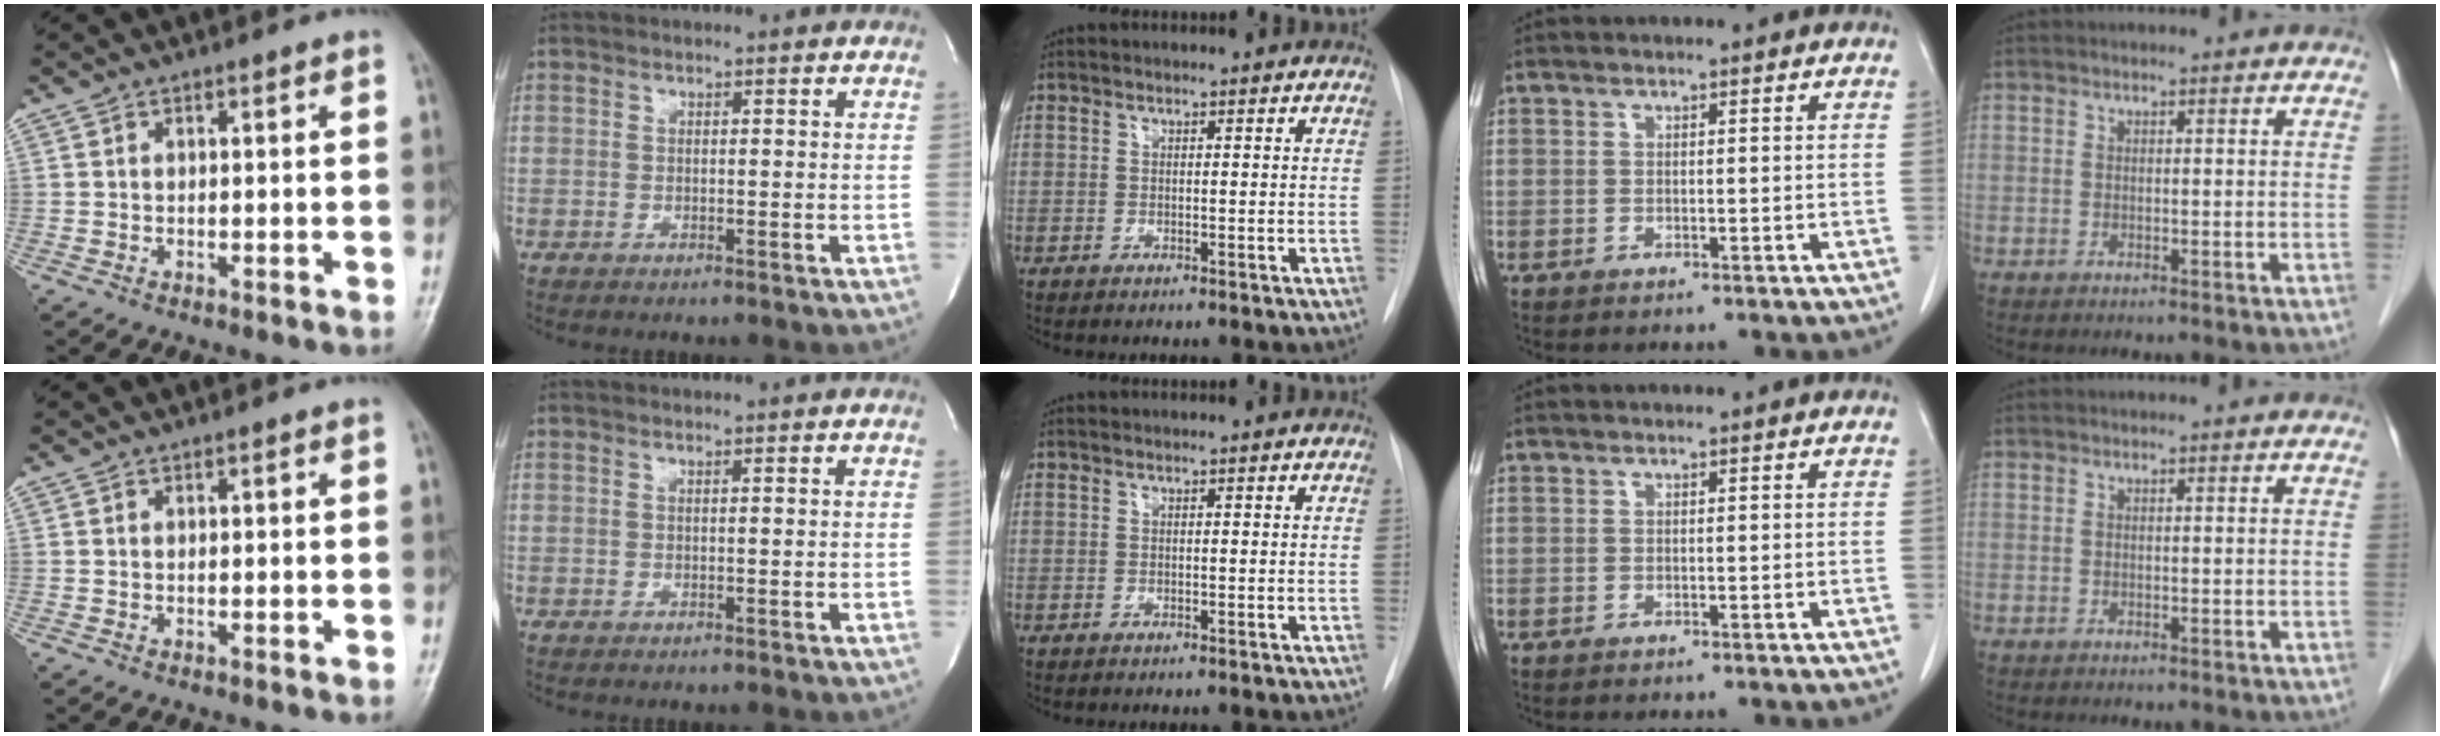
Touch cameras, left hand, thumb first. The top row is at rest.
{}